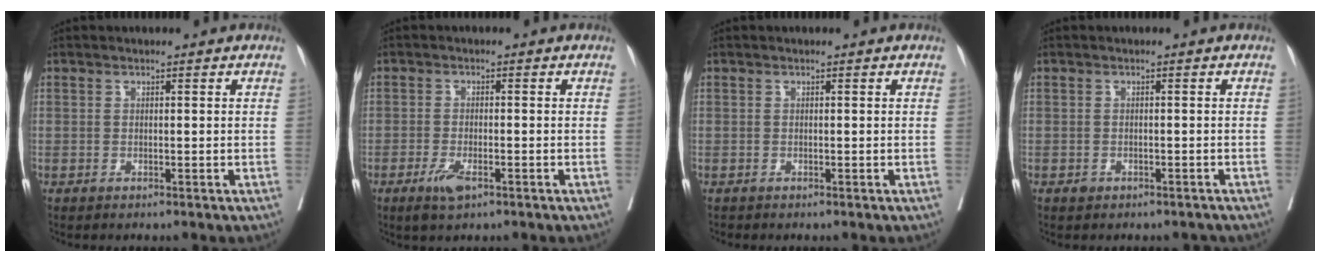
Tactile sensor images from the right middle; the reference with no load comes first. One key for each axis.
{"total": 3.5, "fx": -1.9, "fy": 1.0, "fz": 2.7, "tx": -0.054, "ty": -0.003, "tz": -0.033}
{"total": 0.0}
{"total": 1.8, "fx": -1.4, "fy": 1.1, "fz": 0.5, "tx": -0.003, "ty": 0.003, "tz": -0.016}